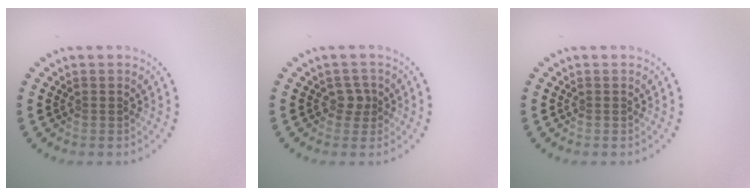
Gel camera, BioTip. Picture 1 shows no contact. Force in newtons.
{"total": 1.4, "press": 1.1, "slide": 0.9}
{"total": 0.0}